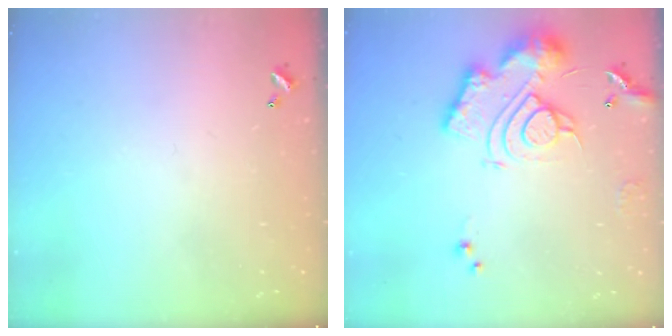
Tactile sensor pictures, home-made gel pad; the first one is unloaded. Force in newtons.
{"total": 15.7, "press": 15.6, "slide": 1.8}